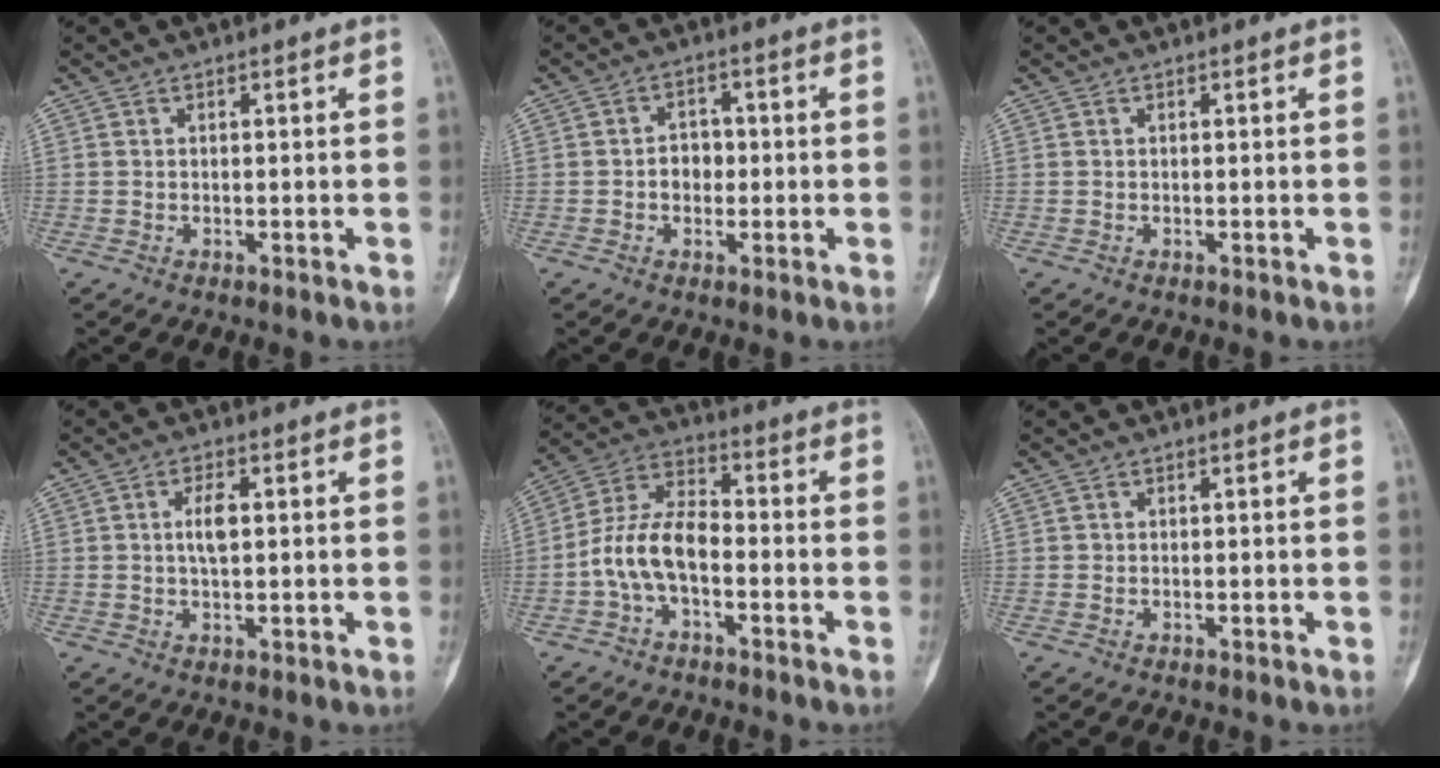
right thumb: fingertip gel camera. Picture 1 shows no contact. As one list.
[{"total": 6.0, "force": [-0.6, 4.5, 4.0], "torque": [-0.039, 0.018, -0.015]}, {"total": 0.0}, {"total": 3.8, "force": [0.5, 1.6, 3.4], "torque": [-0.065, 0.000, 0.008]}, {"total": 10.0, "force": [-2.7, 5.4, 8.0], "torque": [-0.155, 0.040, -0.061]}, {"total": 0.0}]